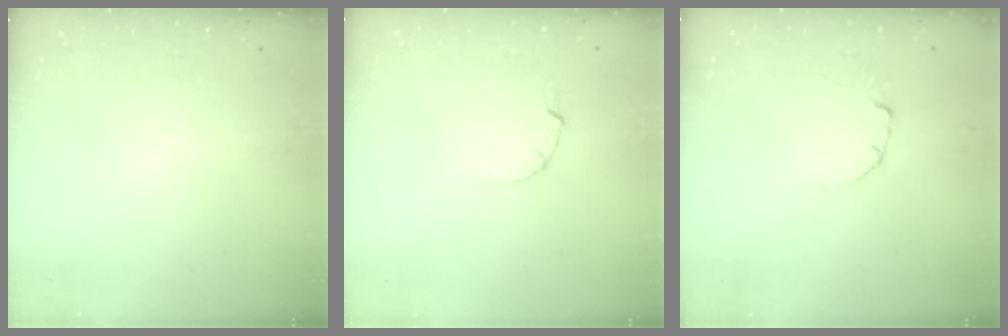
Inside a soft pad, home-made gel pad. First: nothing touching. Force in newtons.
{"total": 2.5, "press": 2.5, "slide": 0.3}
{"total": 0.6, "press": 0.5, "slide": 0.2}